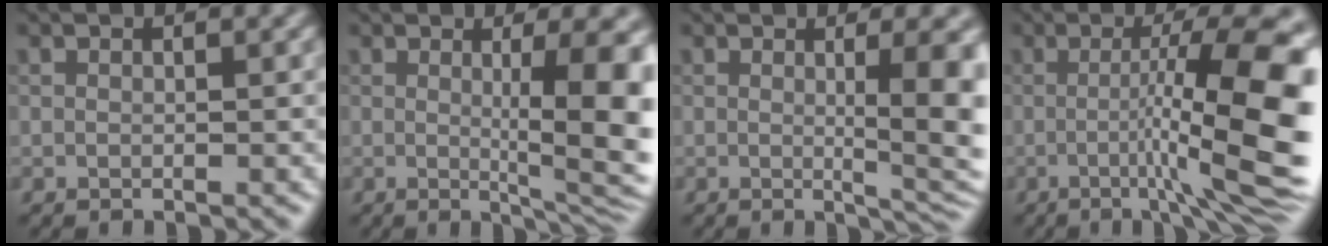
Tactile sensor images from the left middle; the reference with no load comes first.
{"total": 8.9, "force": [0.4, 2.2, 8.6], "torque": [-0.109, -0.011, 0.010]}
{"total": 6.7, "force": [0.4, 1.8, 6.4], "torque": [-0.072, -0.007, 0.011]}
{"total": 12.6, "force": [-1.9, 2.3, 12.2], "torque": [-0.170, 0.008, -0.029]}